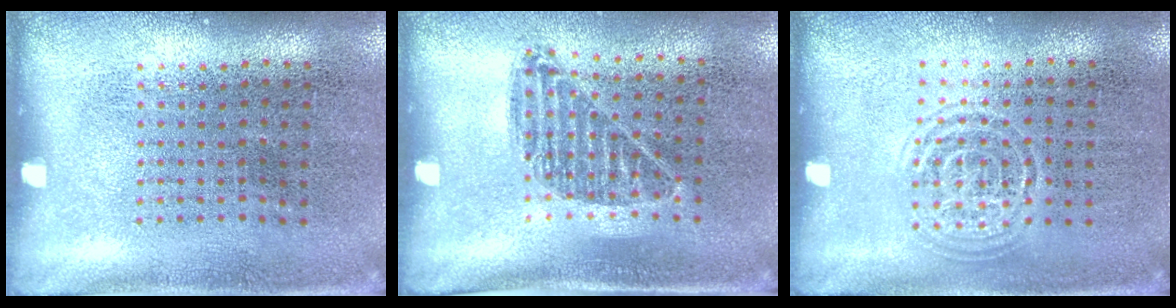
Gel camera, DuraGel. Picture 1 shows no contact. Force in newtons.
{"total": 0.9, "press": 0.8, "slide": 0.4}
{"total": 1.0, "press": 1.0, "slide": 0.1}